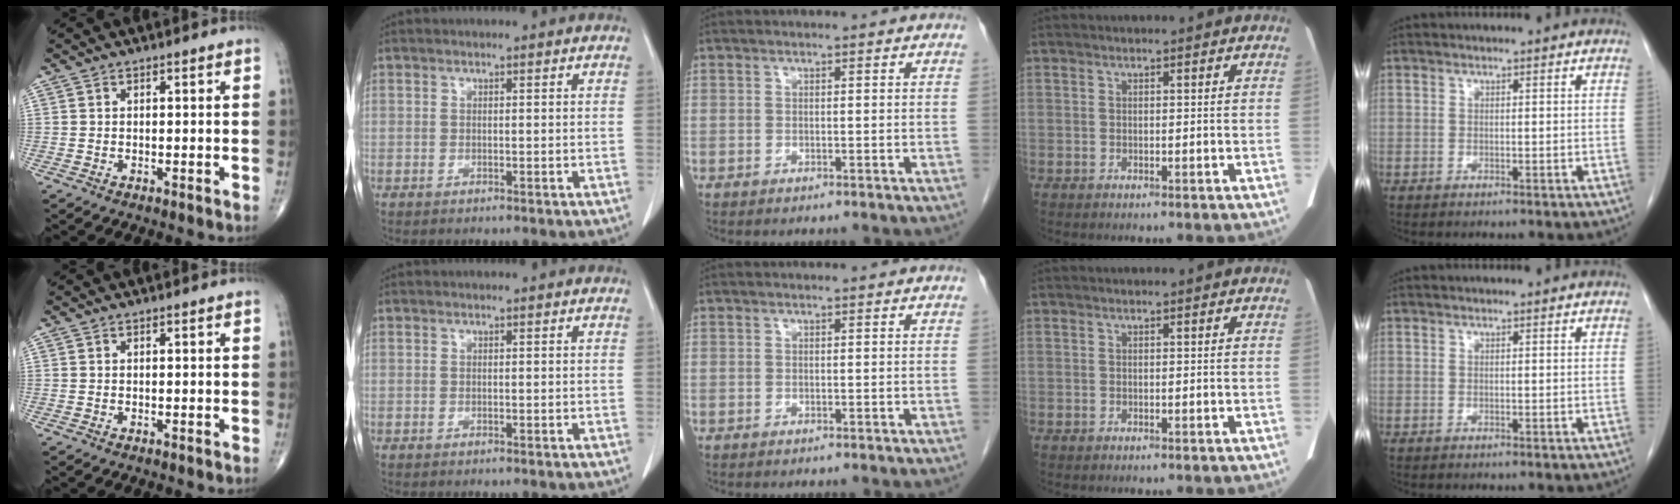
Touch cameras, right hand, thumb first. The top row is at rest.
{}